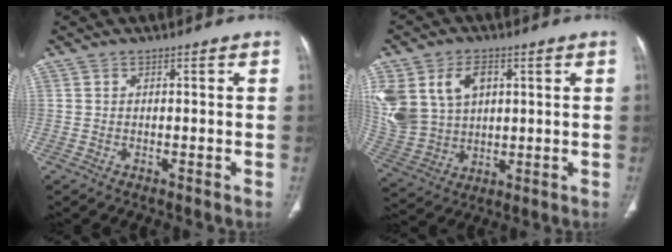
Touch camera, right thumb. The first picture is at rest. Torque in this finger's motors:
{"motor_torque": [0.19, 0.39, 0.44, 0.24, 0.10]}